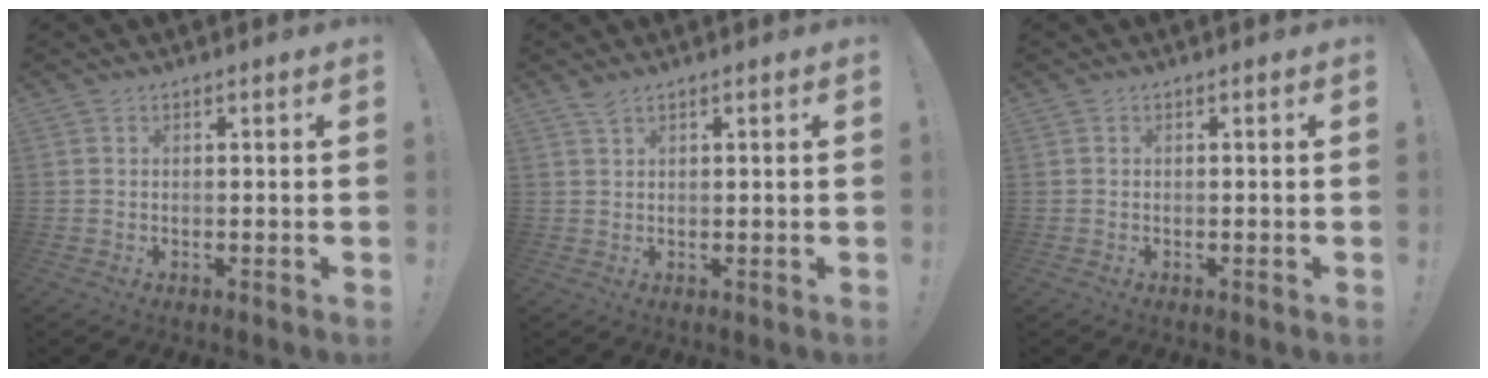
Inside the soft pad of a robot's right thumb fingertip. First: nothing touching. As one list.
[{"total": 2.2, "force": [1.8, 0.5, 1.1], "torque": [-0.015, -0.005, 0.032]}, {"total": 0.0}]